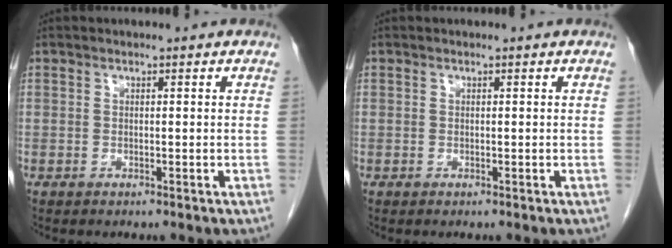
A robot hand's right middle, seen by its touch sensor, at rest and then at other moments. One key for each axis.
{"total": 0.0}